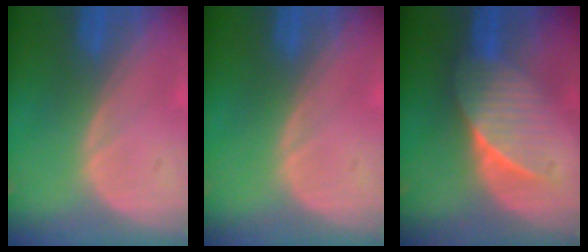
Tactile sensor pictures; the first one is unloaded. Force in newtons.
{"total": 0.0}
{"total": 7.5, "press": 6.6, "slide": 3.6}